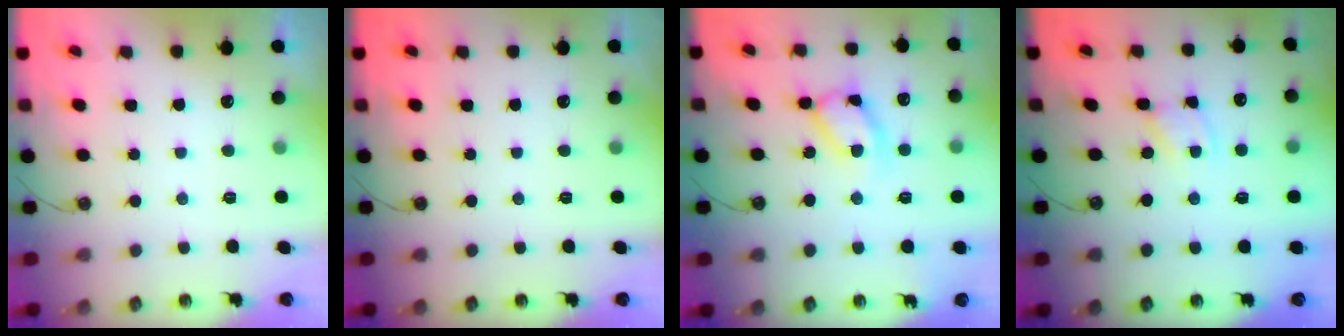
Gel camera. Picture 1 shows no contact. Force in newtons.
{"total": 0.0}
{"total": 12.9, "press": 12.8, "slide": 1.4}
{"total": 1.9, "press": 1.9, "slide": 0.1}